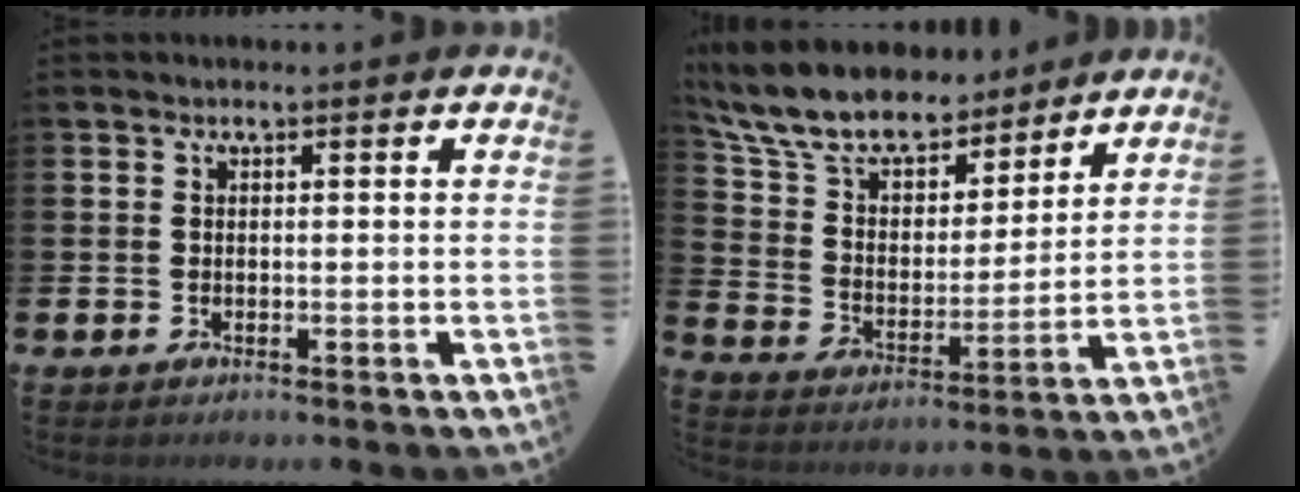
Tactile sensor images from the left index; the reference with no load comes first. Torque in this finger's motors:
{"motor_torque": [2.14, 0.00, 1.05, 0.21]}